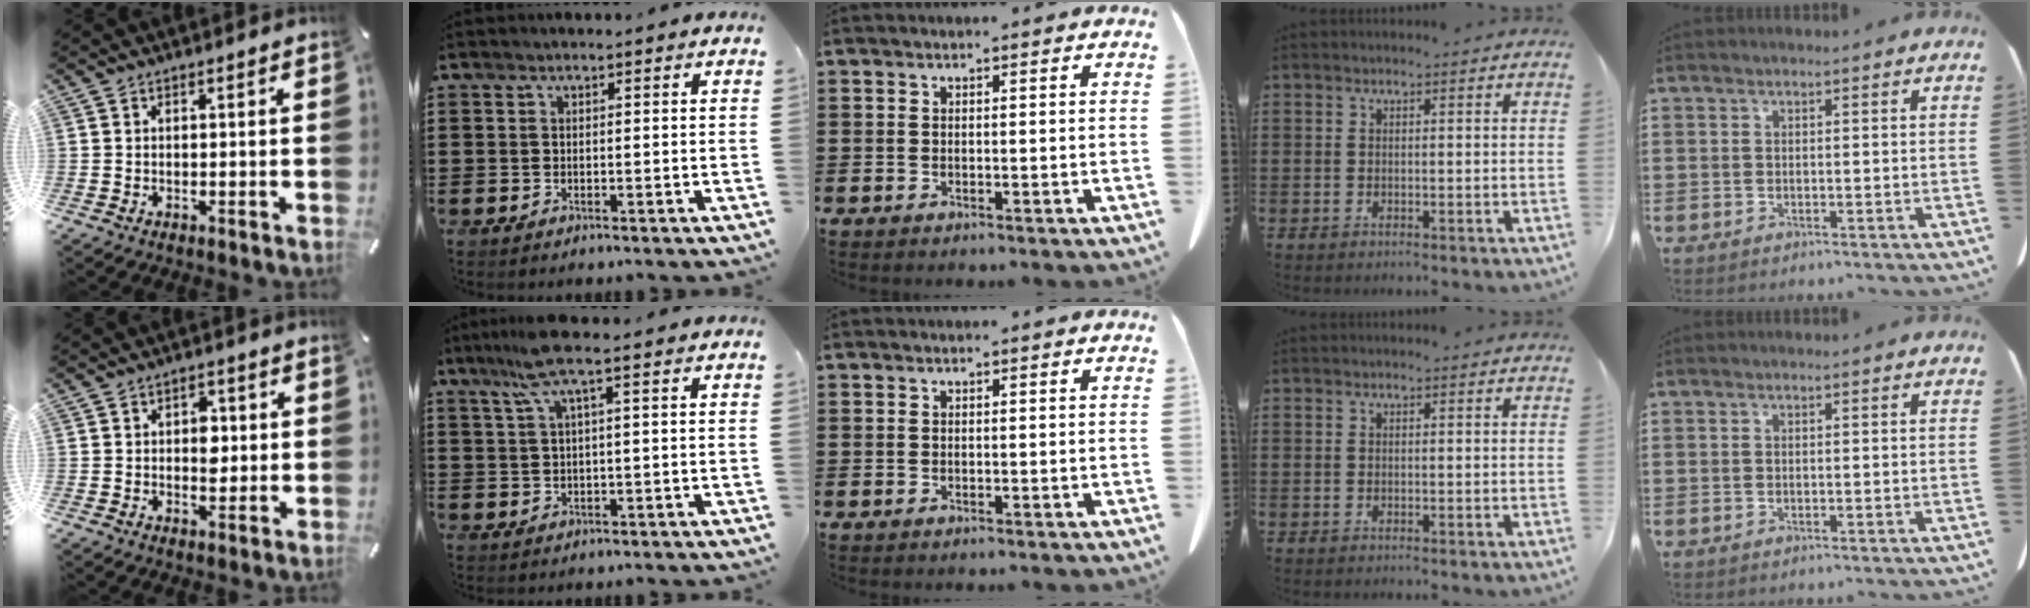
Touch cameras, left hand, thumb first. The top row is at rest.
{"thumb": {"total": 4.9, "force": [0.2, 3.4, 3.5], "torque": [-0.036, -0.003, -0.005]}, "index": {"total": 5.6, "force": [2.6, 0.4, 5.0], "torque": [-0.109, 0.001, 0.044]}}